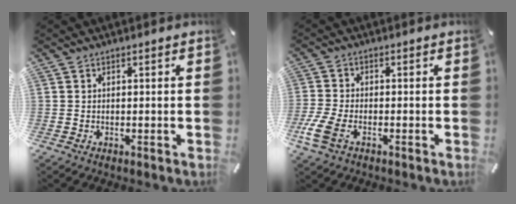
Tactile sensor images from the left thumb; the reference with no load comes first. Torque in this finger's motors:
{"motor_torque": [-0.29, 0.79, 0.23, -0.09, 0.10]}